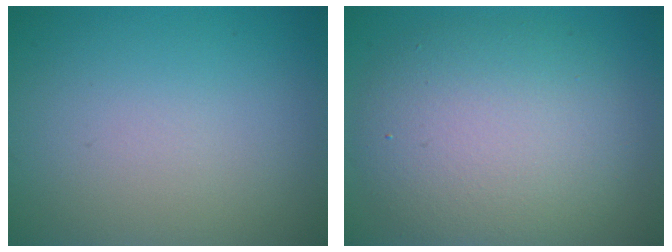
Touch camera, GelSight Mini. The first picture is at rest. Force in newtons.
{"total": 7.9, "press": 7.9, "slide": 0.8}